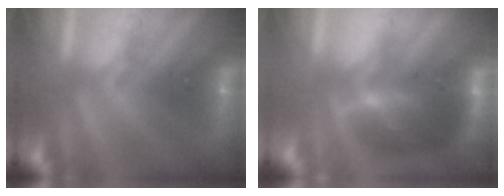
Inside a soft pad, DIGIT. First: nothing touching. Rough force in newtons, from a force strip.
{"total": 7.4}